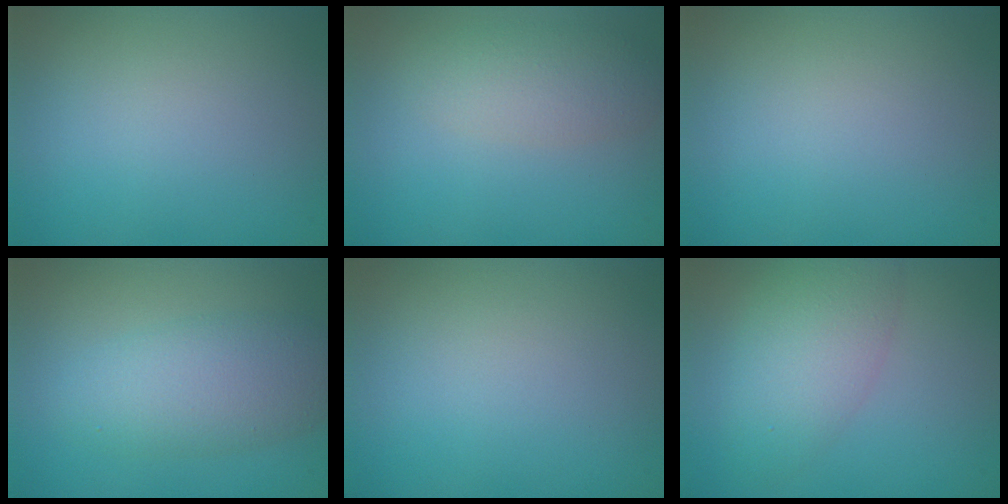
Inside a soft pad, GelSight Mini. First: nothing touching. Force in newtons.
{"total": 3.0, "press": 3.0, "slide": 0.2}
{"total": 0.0}
{"total": 4.8, "press": 4.8, "slide": 0.2}
{"total": 0.0}
{"total": 4.8, "press": 4.8, "slide": 0.2}